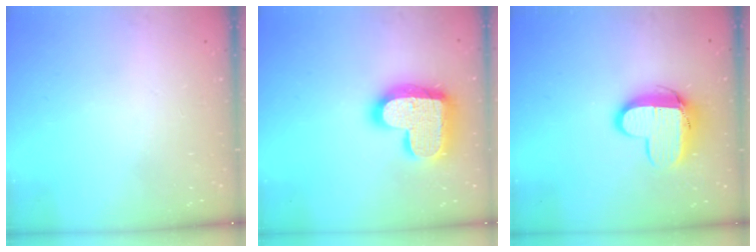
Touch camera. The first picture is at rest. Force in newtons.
{"total": 21.4, "press": 21.4, "slide": 1.3}
{"total": 11.2, "press": 11.2, "slide": 1.1}